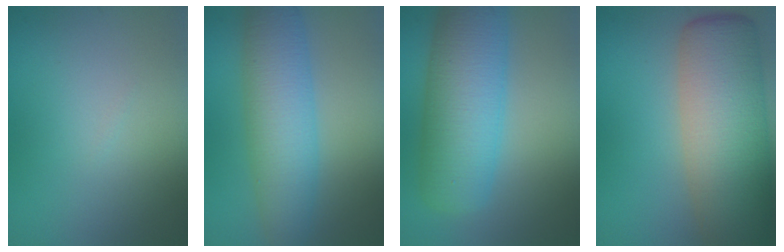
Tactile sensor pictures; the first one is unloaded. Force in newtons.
{"total": 6.5, "press": 6.5, "slide": 0.1}
{"total": 8.7, "press": 8.7, "slide": 0.3}
{"total": 11.3, "press": 11.3, "slide": 0.7}